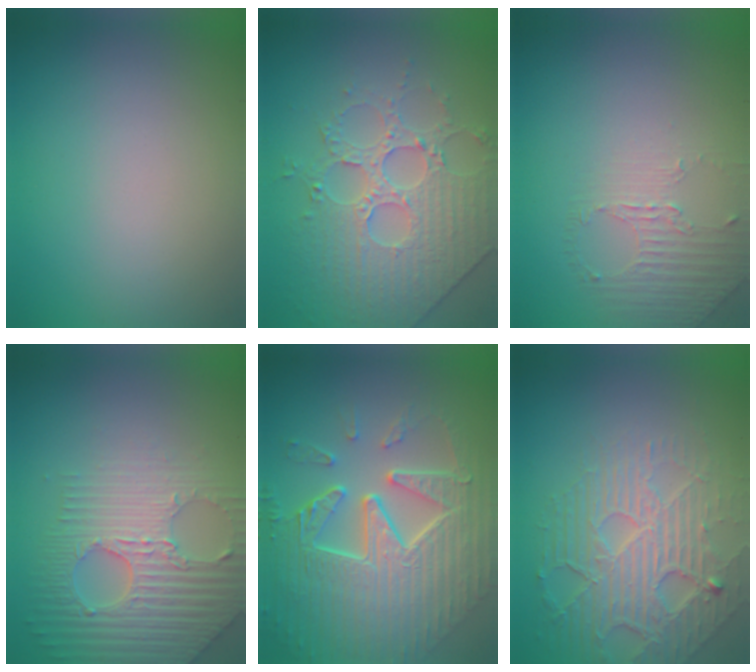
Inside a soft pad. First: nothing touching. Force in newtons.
{"total": 4.5, "press": 4.5, "slide": 0.7}
{"total": 1.4, "press": 0.8, "slide": 1.1}
{"total": 6.6, "press": 5.1, "slide": 4.3}
{"total": 9.8, "press": 6.7, "slide": 7.2}
{"total": 6.7, "press": 4.9, "slide": 4.5}